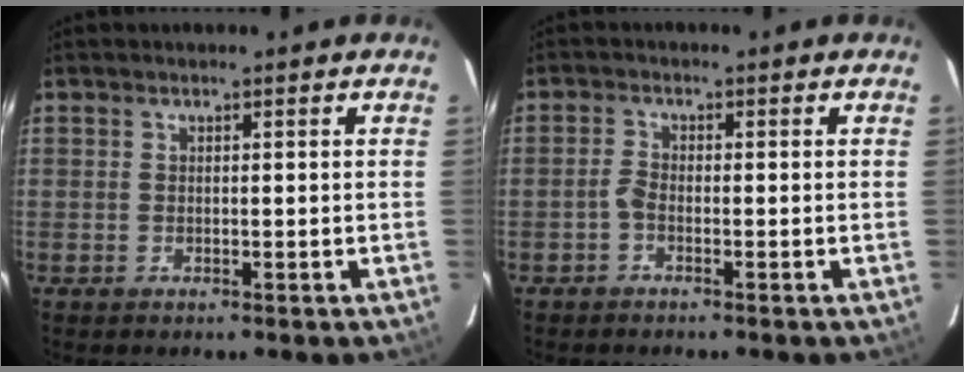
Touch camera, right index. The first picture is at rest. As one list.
[{"total": 1.6, "force": [-1.1, 0.5, 1.0], "torque": [-0.029, 0.007, -0.026]}]